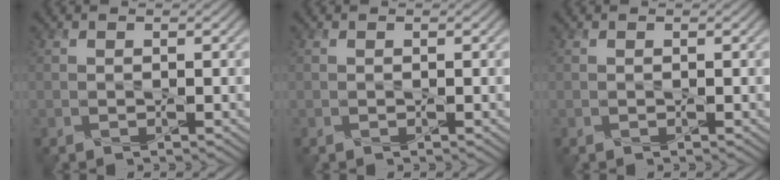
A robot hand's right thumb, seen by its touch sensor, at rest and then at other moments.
{"total": 0.0}
{"total": 0.0}